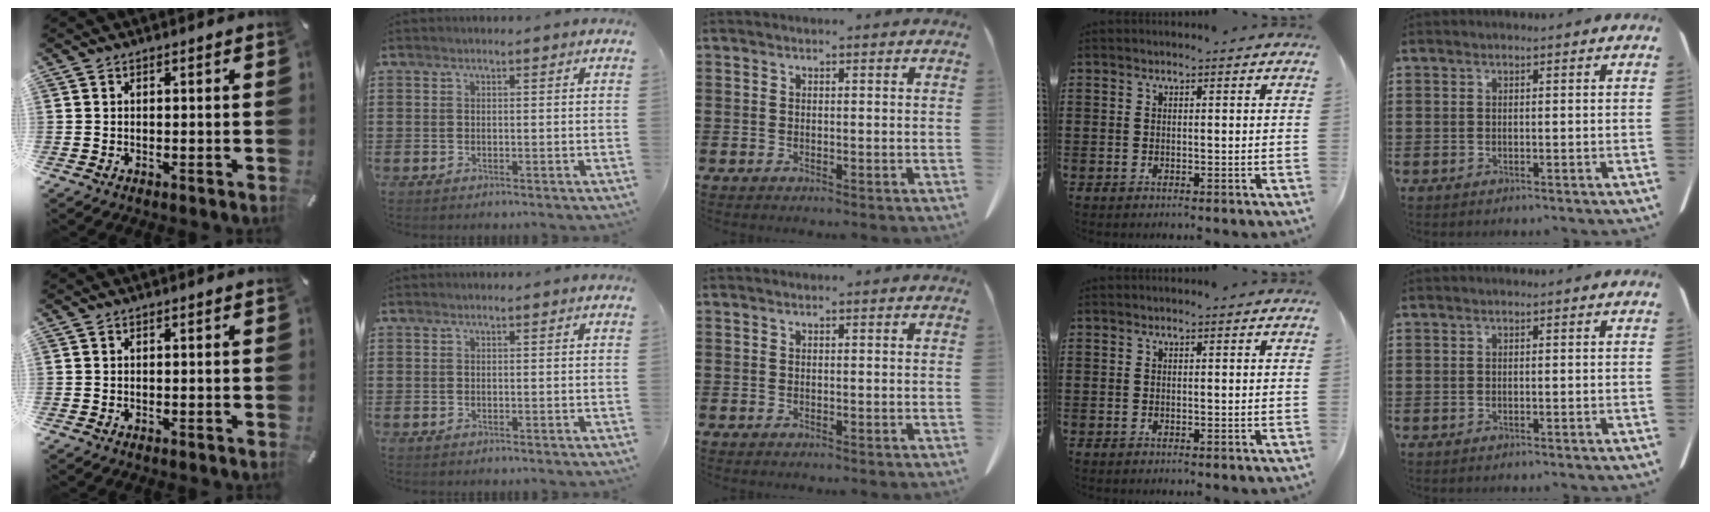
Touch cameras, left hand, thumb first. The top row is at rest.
{}